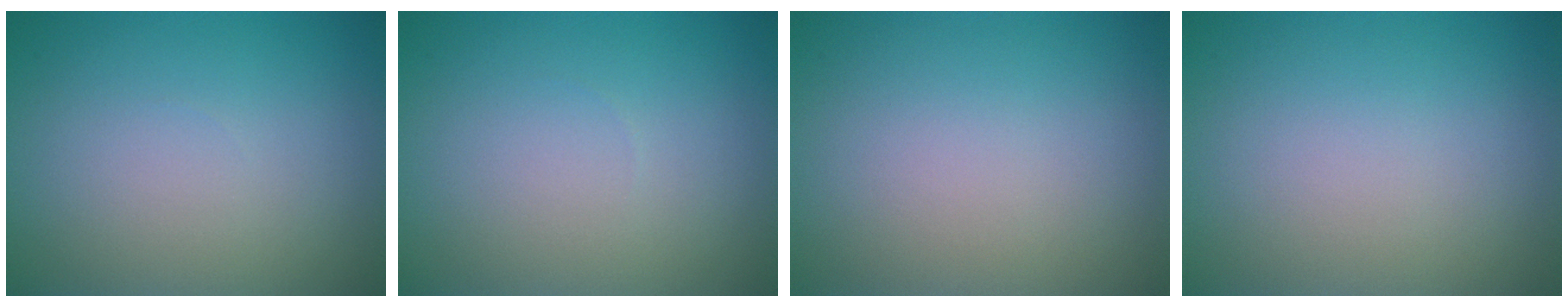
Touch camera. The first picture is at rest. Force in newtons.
{"total": 0.0}
{"total": 0.0}
{"total": 0.0}